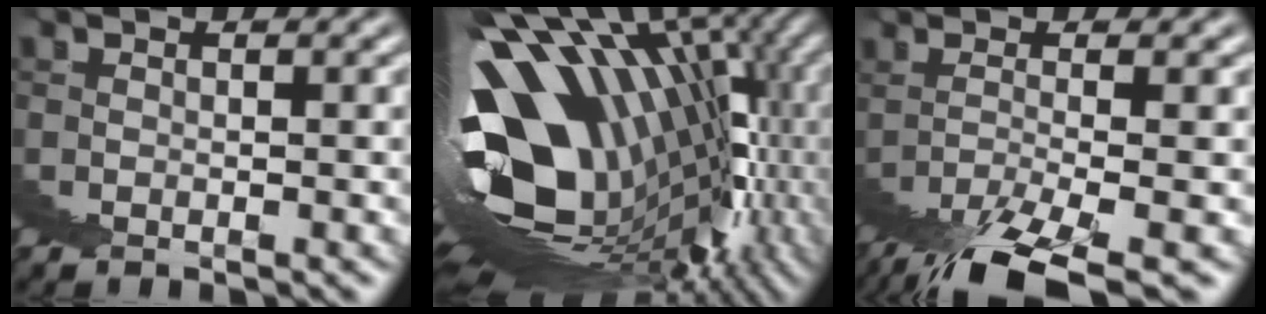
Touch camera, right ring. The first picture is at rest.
{"total": 28.8, "force": [-2.4, 14.6, 24.7], "torque": [-0.290, -0.005, -0.022]}
{"total": 4.9, "force": [-0.4, -0.7, 4.8], "torque": [-0.084, 0.014, -0.008]}